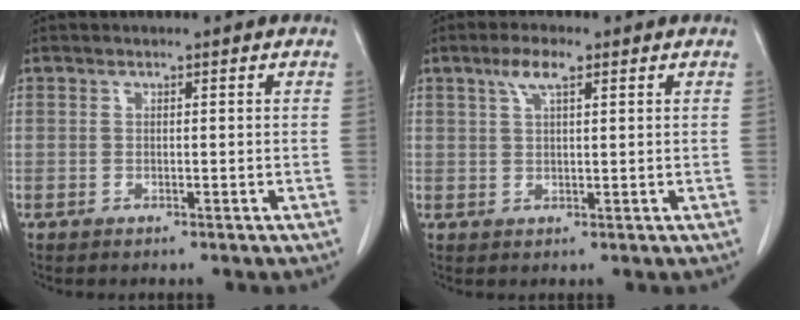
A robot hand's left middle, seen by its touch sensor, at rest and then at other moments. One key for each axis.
{"total": 3.6, "fx": 2.1, "fy": 0.8, "fz": 2.9, "tx": -0.063, "ty": 0.008, "tz": 0.042}